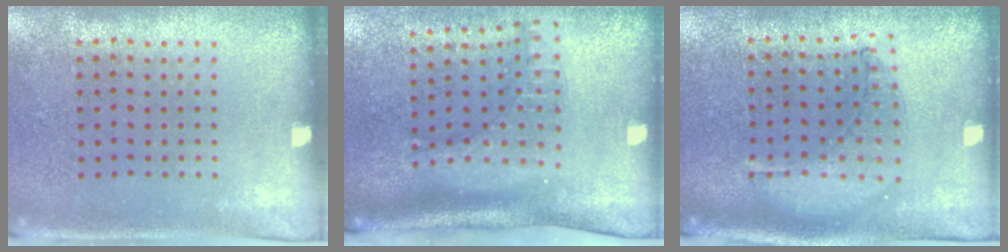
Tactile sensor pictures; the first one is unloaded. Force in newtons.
{"total": 2.2, "press": 1.6, "slide": 1.5}
{"total": 1.0, "press": 0.9, "slide": 0.2}